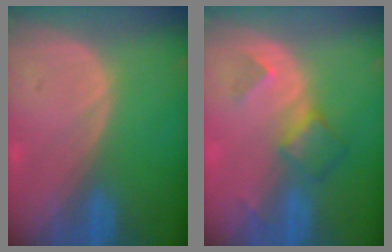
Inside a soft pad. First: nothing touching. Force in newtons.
{"total": 4.9, "press": 4.4, "slide": 2.1}